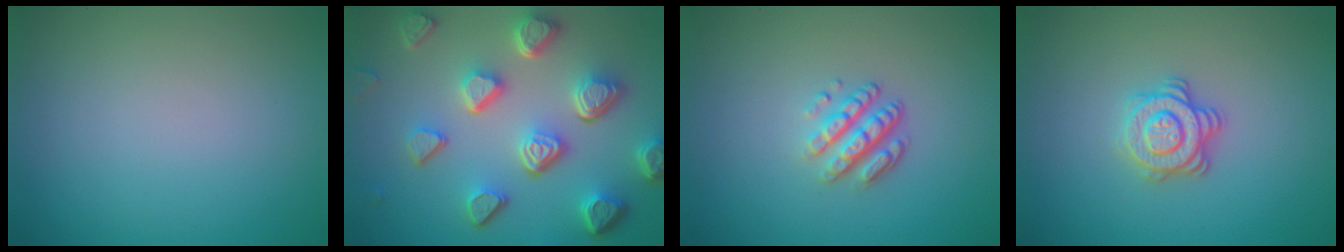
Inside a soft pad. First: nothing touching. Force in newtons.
{"total": 7.7, "press": 5.7, "slide": 5.2}
{"total": 3.2, "press": 2.4, "slide": 2.1}
{"total": 3.3, "press": 3.0, "slide": 1.4}